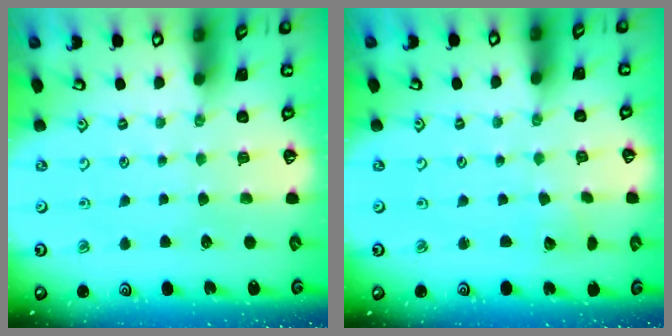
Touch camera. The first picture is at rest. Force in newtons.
{"total": 2.5, "press": 2.5, "slide": 0.3}